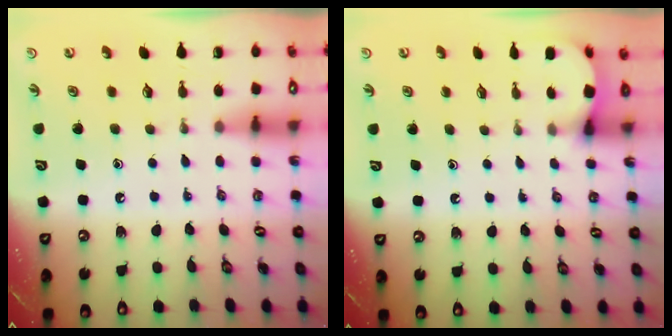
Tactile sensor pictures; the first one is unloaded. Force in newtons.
{"total": 2.2, "press": 2.2, "slide": 0.2}